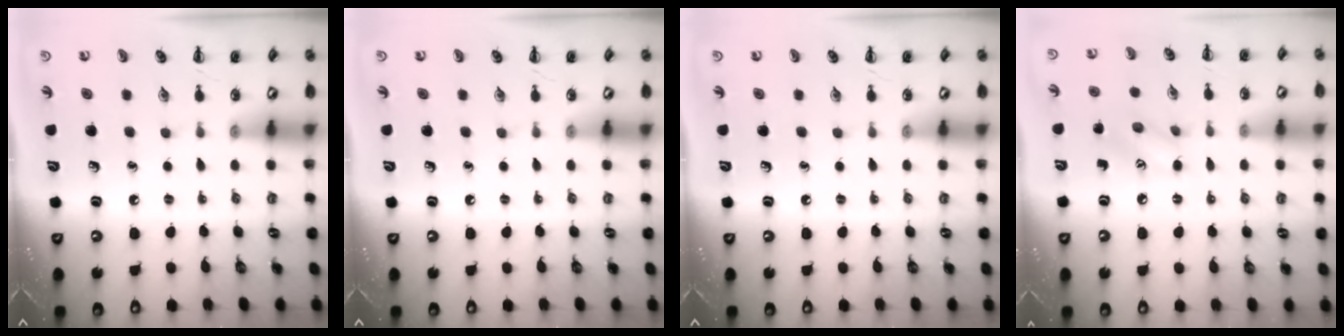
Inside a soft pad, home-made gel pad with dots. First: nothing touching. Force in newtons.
{"total": 0.0}
{"total": 0.0}
{"total": 6.7, "press": 6.7, "slide": 0.7}